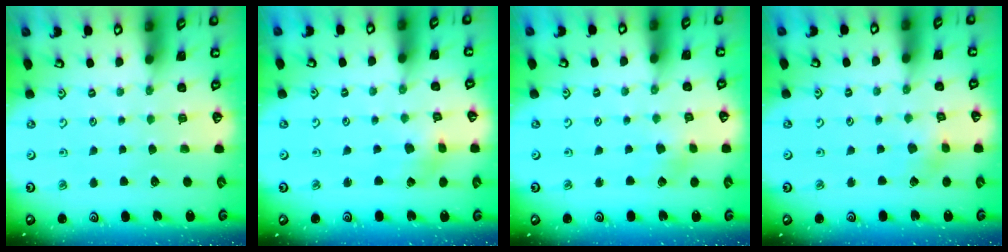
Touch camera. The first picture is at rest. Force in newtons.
{"total": 2.7, "press": 2.6, "slide": 0.3}
{"total": 2.5, "press": 2.5, "slide": 0.4}
{"total": 3.2, "press": 3.2, "slide": 0.2}